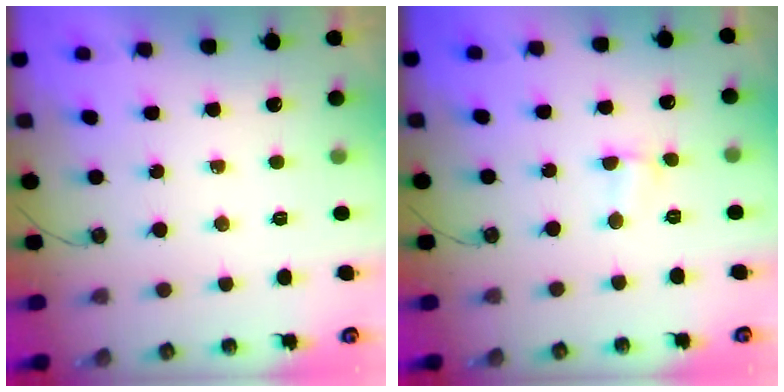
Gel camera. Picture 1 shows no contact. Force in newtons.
{"total": 1.8, "press": 1.7, "slide": 0.5}